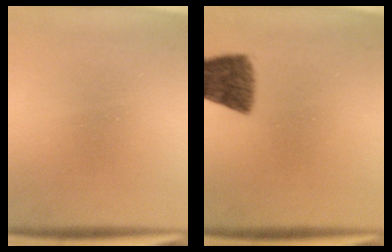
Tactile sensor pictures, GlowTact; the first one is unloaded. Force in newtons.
{"total": 7.8}